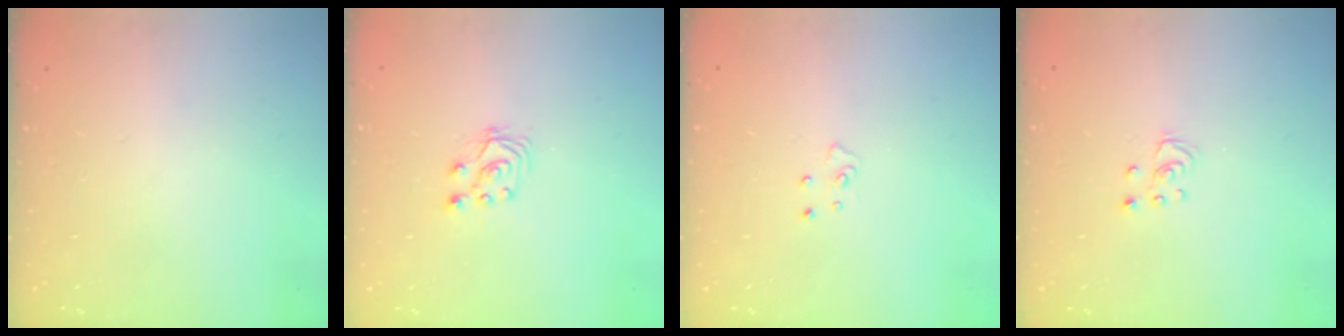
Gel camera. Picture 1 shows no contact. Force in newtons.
{"total": 3.1, "press": 3.0, "slide": 0.7}
{"total": 4.1, "press": 4.1, "slide": 0.4}
{"total": 2.5, "press": 2.5, "slide": 0.2}